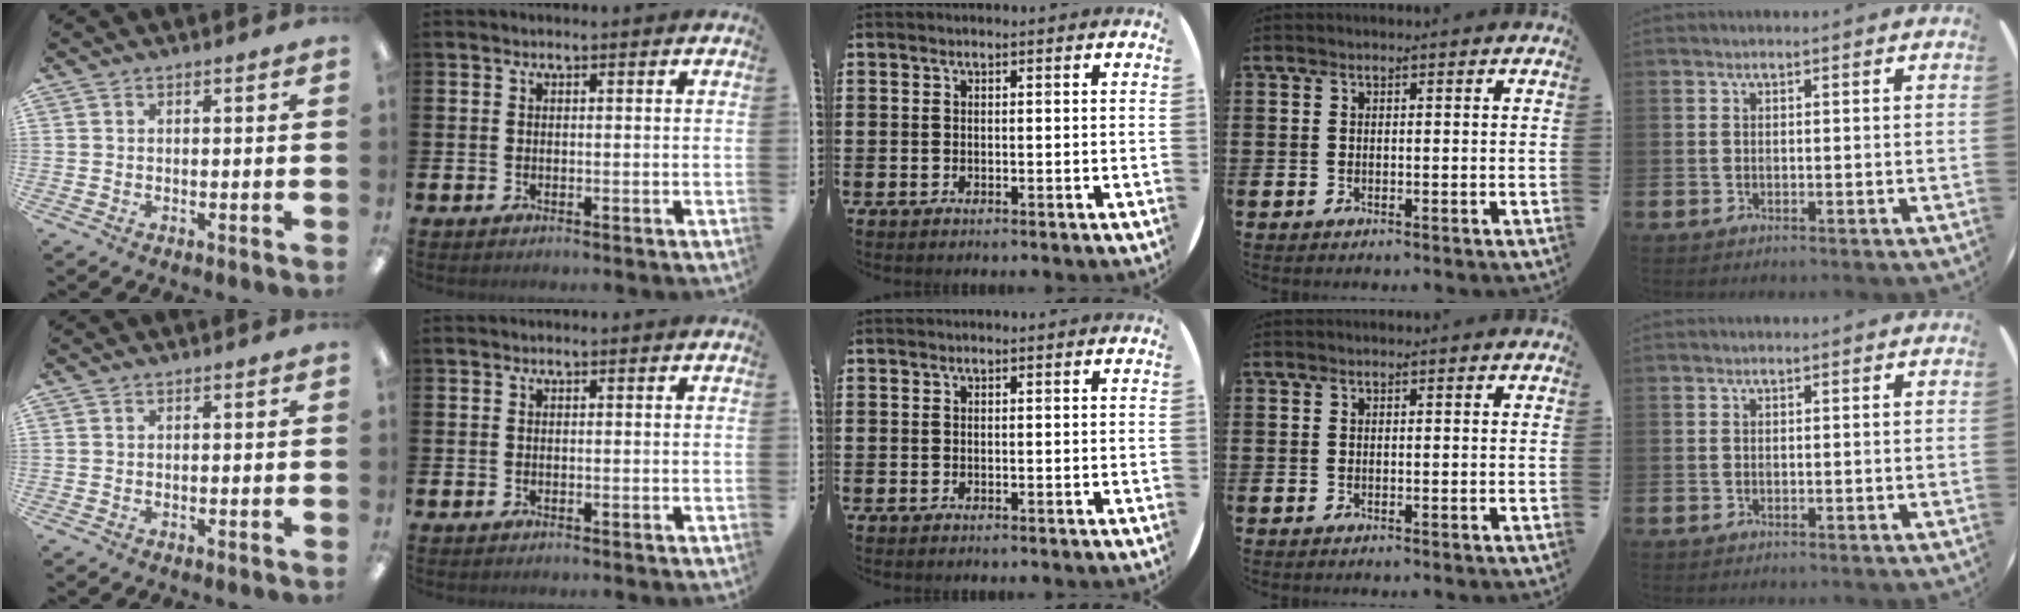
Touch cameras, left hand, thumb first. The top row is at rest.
{}